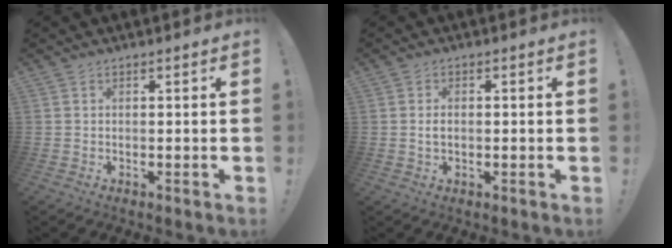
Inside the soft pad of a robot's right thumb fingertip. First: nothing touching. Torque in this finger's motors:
{"motor_torque": [0.13, -0.10, -0.08, 0.16, 0.11]}